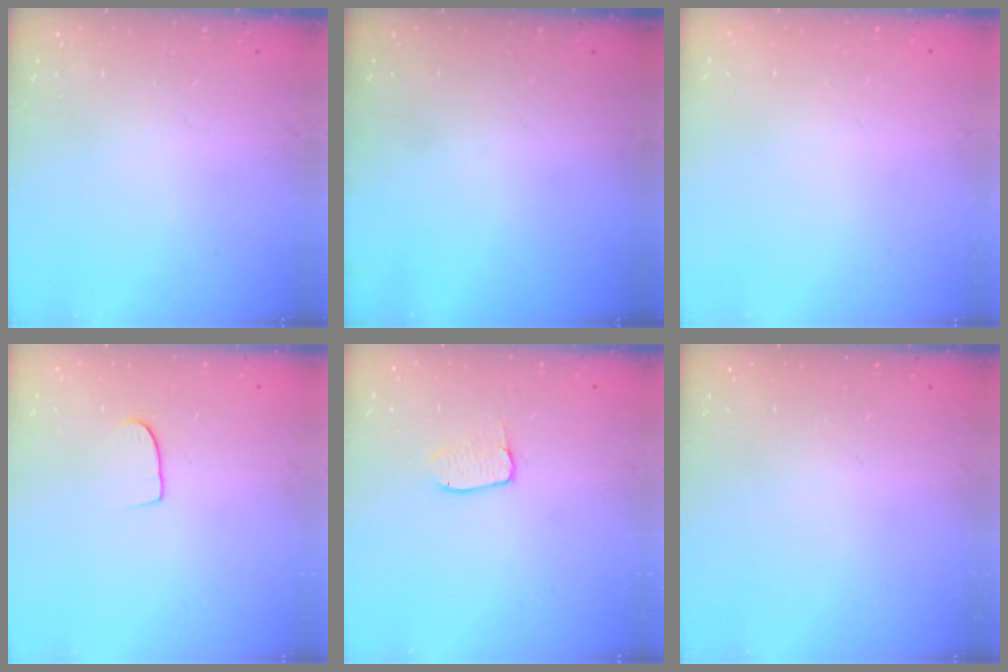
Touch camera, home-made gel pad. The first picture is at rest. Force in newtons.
{"total": 0.0}
{"total": 0.0}
{"total": 6.1, "press": 6.1, "slide": 0.4}
{"total": 4.3, "press": 4.3, "slide": 0.2}
{"total": 0.0}